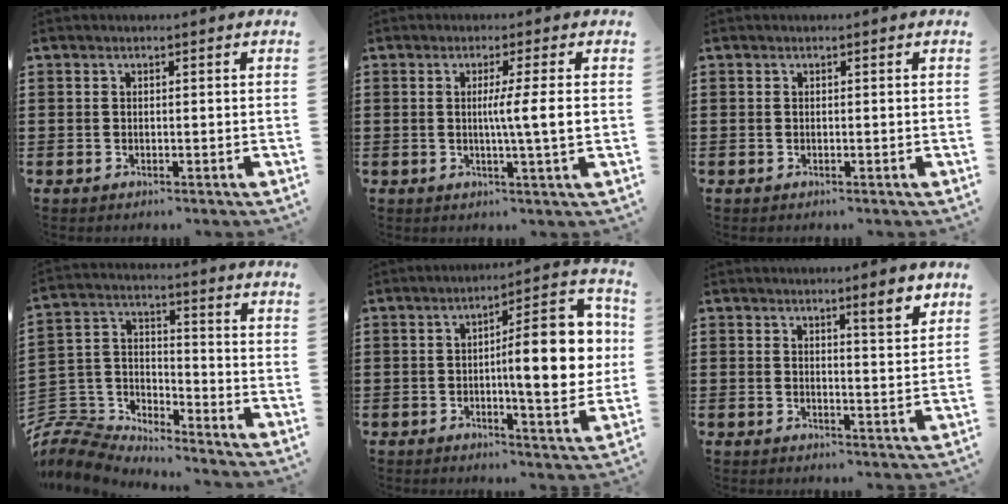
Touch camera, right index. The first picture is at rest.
{"total": 5.7, "force": [0.2, -0.6, 5.7], "torque": [-0.104, -0.008, -0.002]}
{"total": 0.0}
{"total": 7.3, "force": [-7.0, 2.0, 0.6], "torque": [-0.041, -0.002, -0.148]}
{"total": 14.2, "force": [0.7, 3.7, 13.7], "torque": [-0.188, -0.016, 0.006]}
{"total": 4.0, "force": [2.8, 0.2, 2.9], "torque": [-0.045, -0.007, 0.043]}